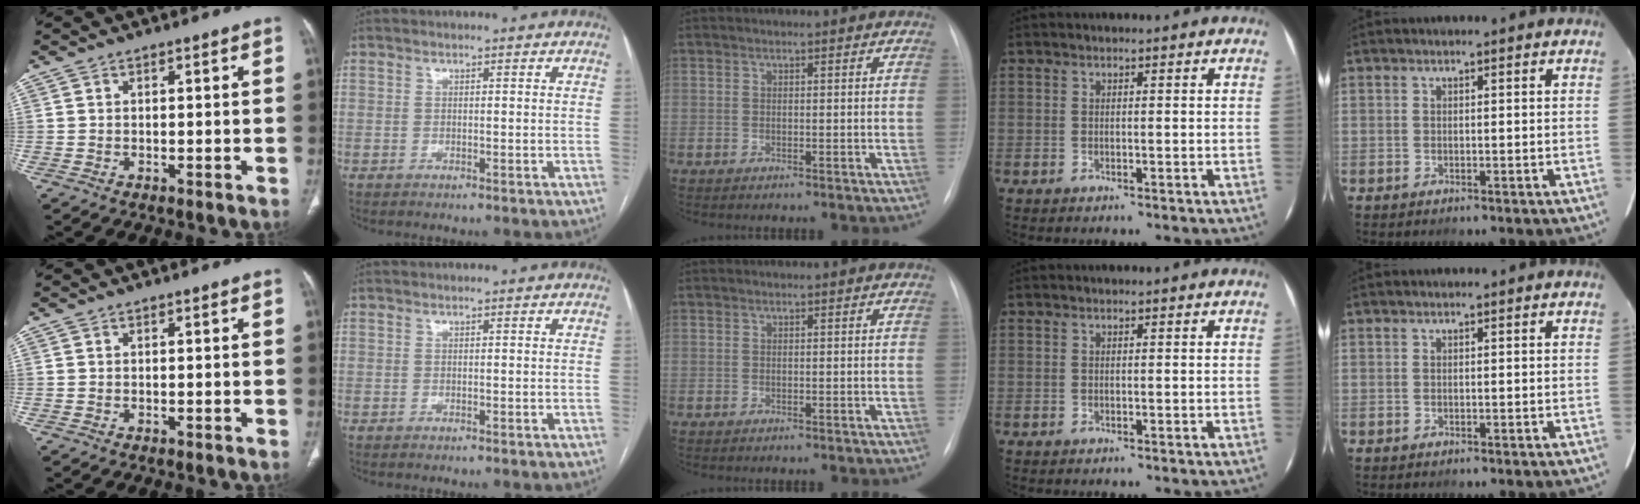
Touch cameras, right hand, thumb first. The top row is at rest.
{}